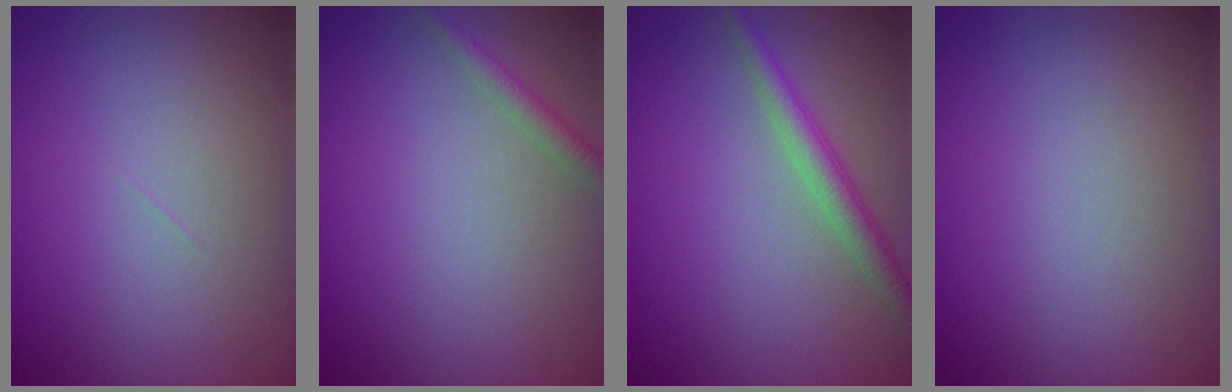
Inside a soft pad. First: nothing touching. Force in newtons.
{"total": 1.5, "press": 1.5, "slide": 0.0}
{"total": 2.7, "press": 2.7, "slide": 0.1}
{"total": 0.0}